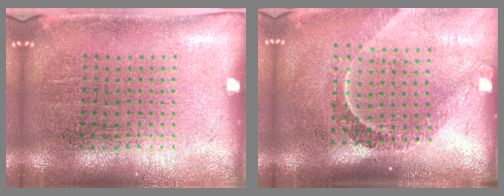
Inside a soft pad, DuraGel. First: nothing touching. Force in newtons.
{"total": 2.2, "press": 1.5, "slide": 1.5}